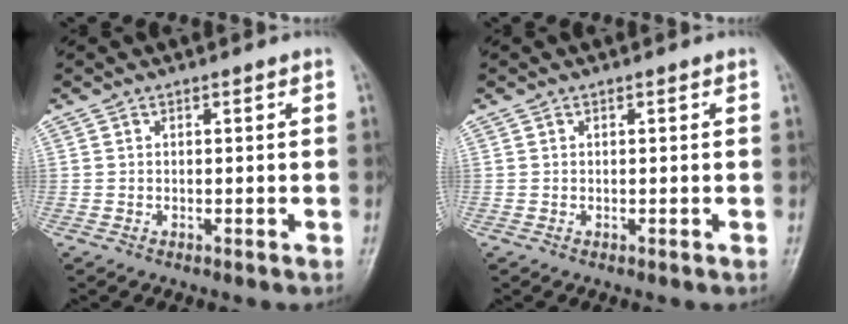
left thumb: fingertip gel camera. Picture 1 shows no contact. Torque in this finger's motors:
{"motor_torque": [-0.29, -0.25, -0.04, 0.08, -0.02]}